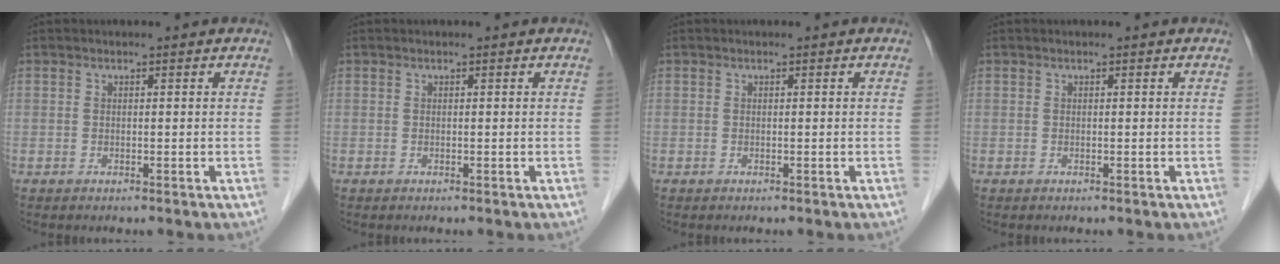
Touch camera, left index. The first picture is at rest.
{"total": 0.0}
{"total": 0.0}
{"total": 0.0}